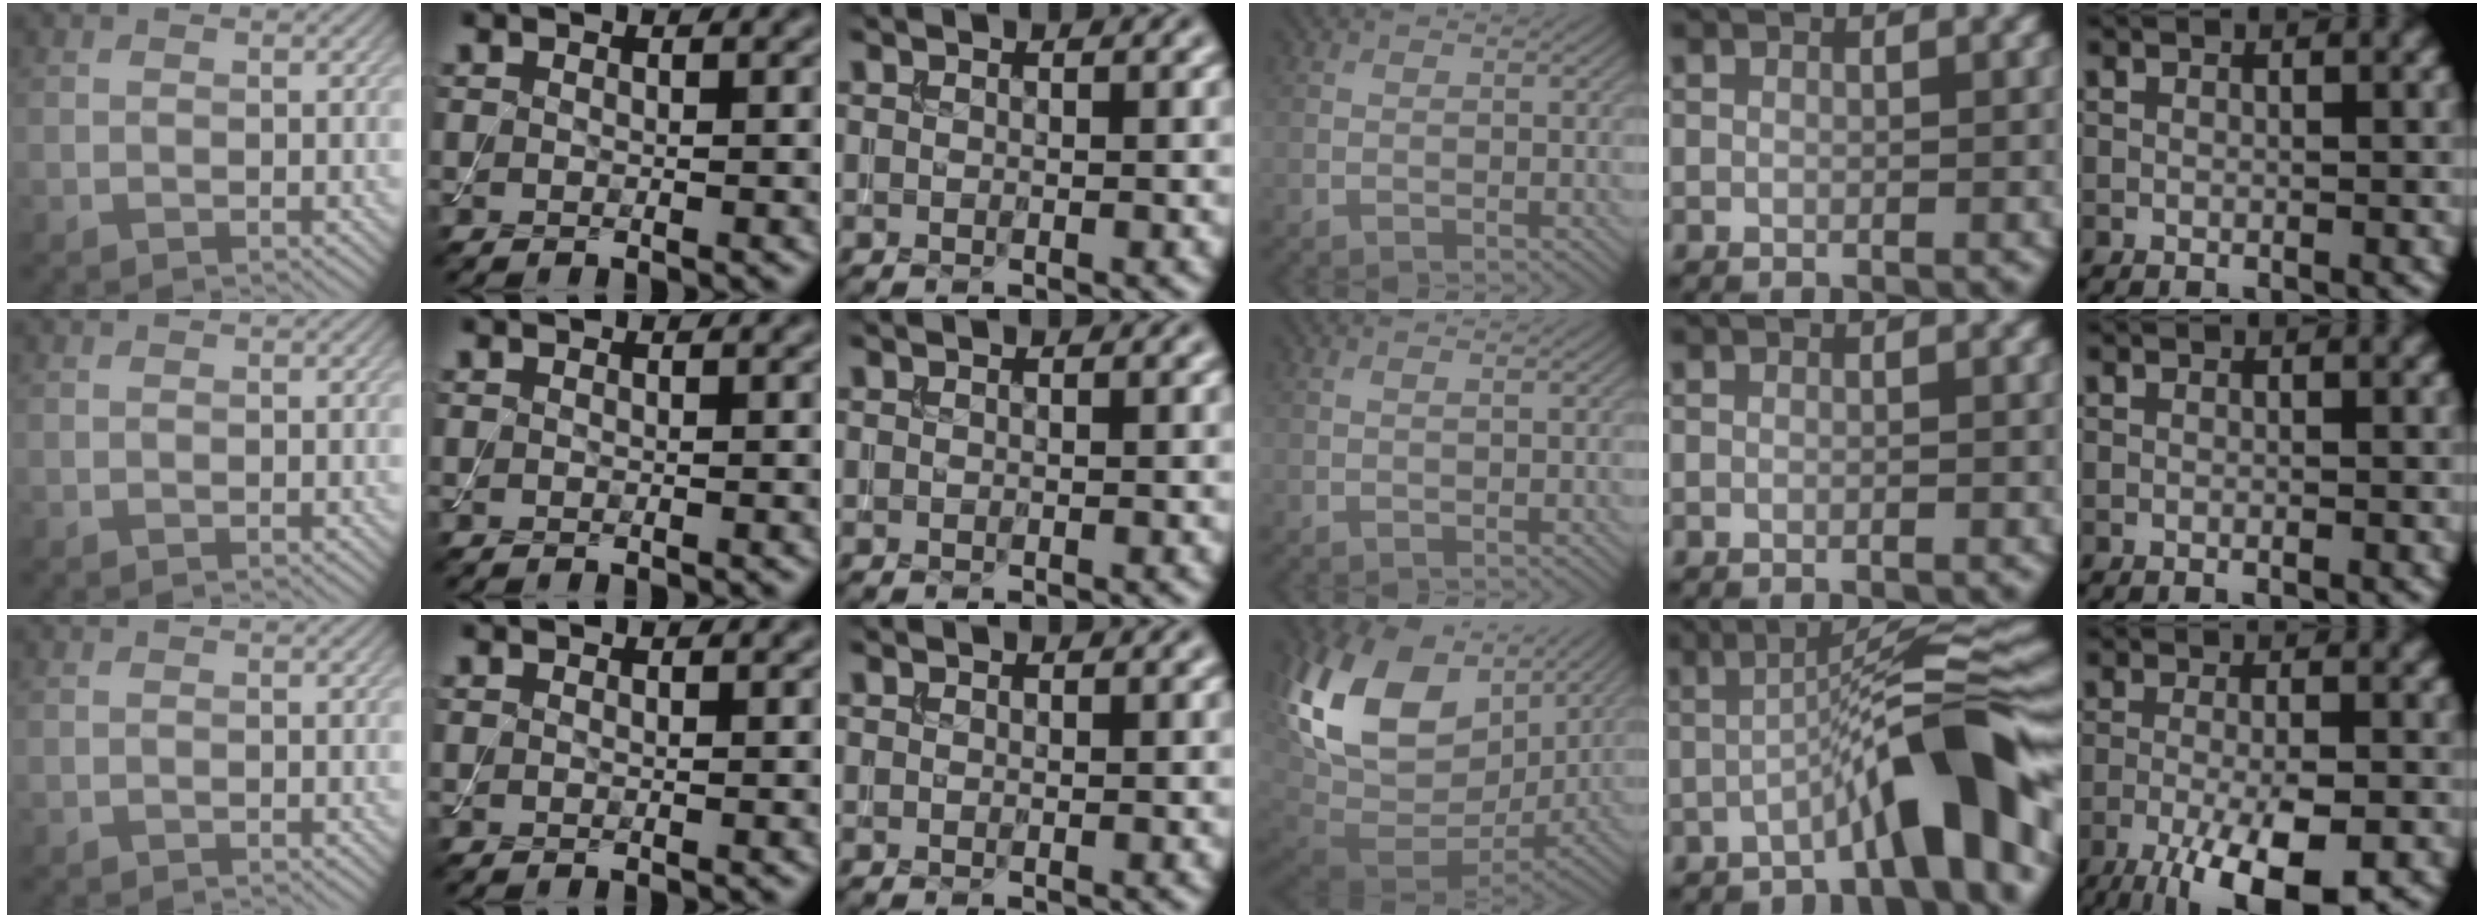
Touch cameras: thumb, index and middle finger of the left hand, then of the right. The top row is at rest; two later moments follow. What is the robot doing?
{"motion": "assemble", "object": "toy tower of hanoi"}